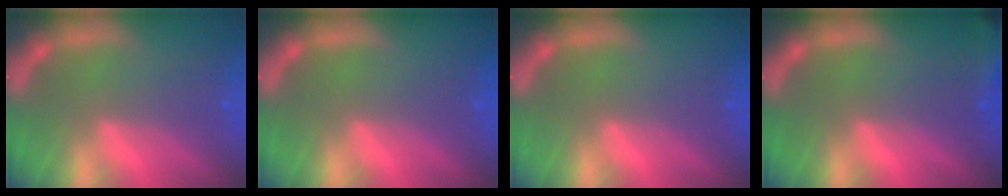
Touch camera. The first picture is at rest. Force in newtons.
{"total": 0.0}
{"total": 0.0}
{"total": 7.5}